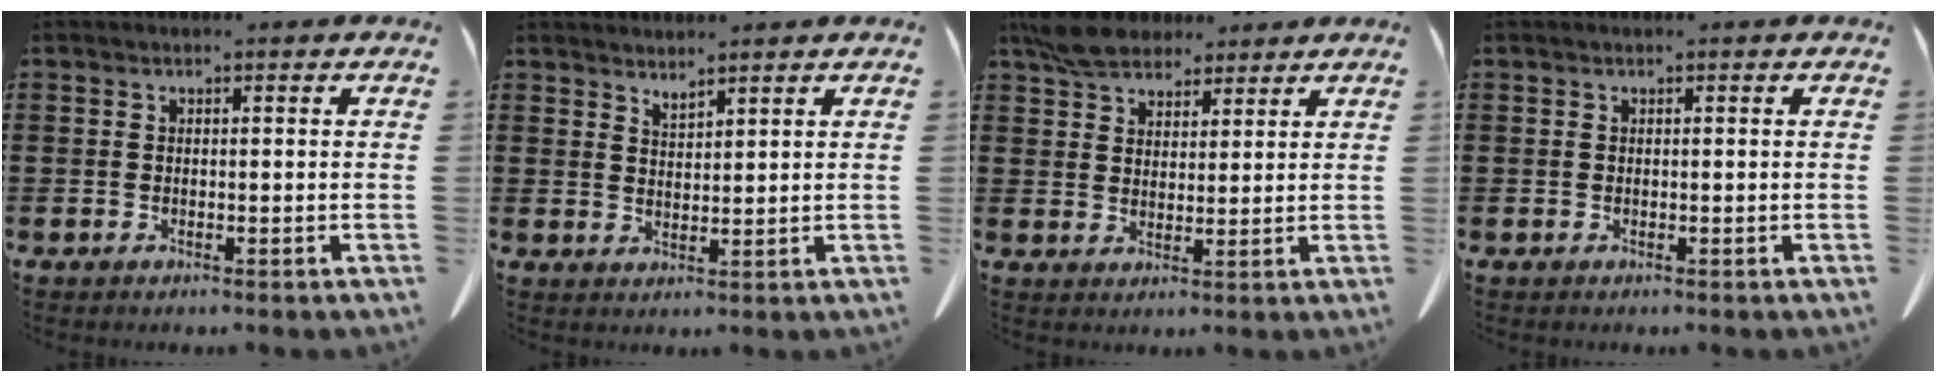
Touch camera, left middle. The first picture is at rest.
{"total": 2.2, "force": [2.2, -0.1, 0.0], "torque": [-0.006, -0.006, 0.044]}
{"total": 6.6, "force": [5.5, 2.8, 2.2], "torque": [-0.052, -0.005, 0.104]}
{"total": 0.0}